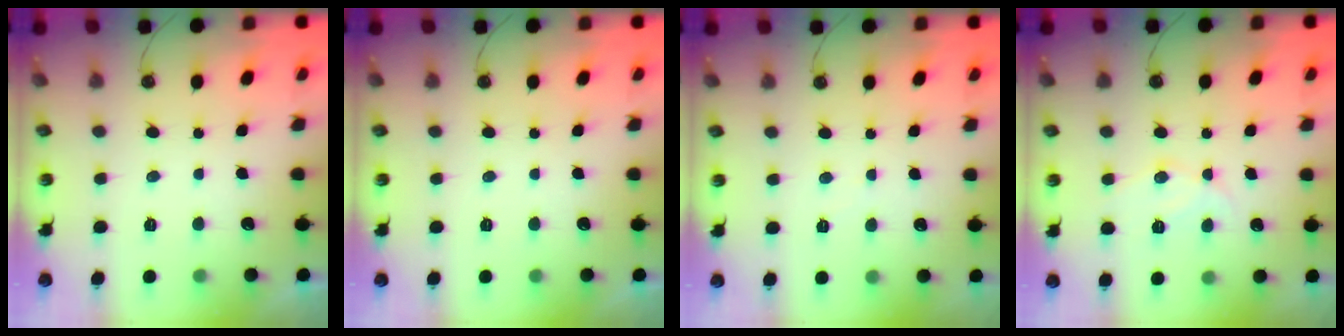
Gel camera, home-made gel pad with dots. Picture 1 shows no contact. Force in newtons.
{"total": 0.0}
{"total": 1.9, "press": 1.9, "slide": 0.4}
{"total": 11.1, "press": 11.0, "slide": 0.9}